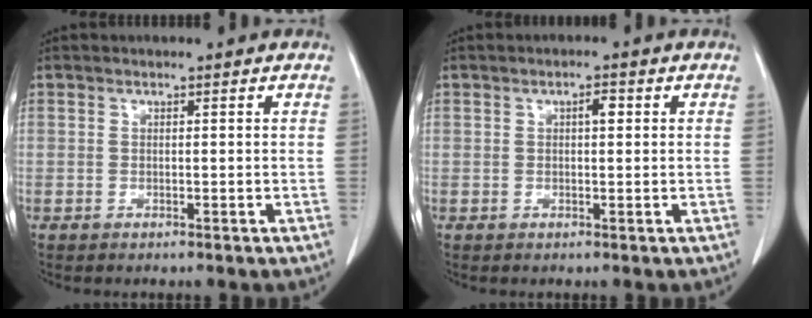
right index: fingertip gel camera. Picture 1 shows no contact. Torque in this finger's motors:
{"motor_torque": [0.19, -0.11, 0.07, 0.03]}